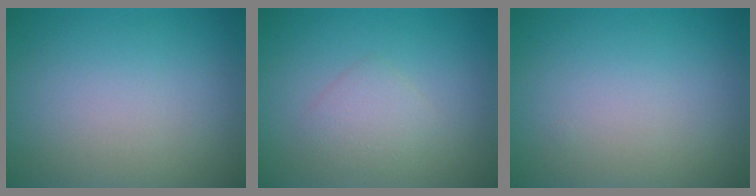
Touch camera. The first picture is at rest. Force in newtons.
{"total": 1.9, "press": 1.9, "slide": 0.1}
{"total": 0.0}